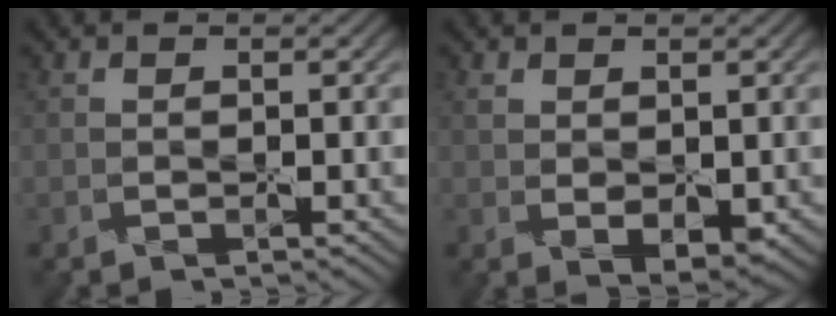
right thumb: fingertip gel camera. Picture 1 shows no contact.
{"total": 3.2, "force": [0.4, 2.0, 2.5], "torque": [-0.047, -0.011, 0.018]}